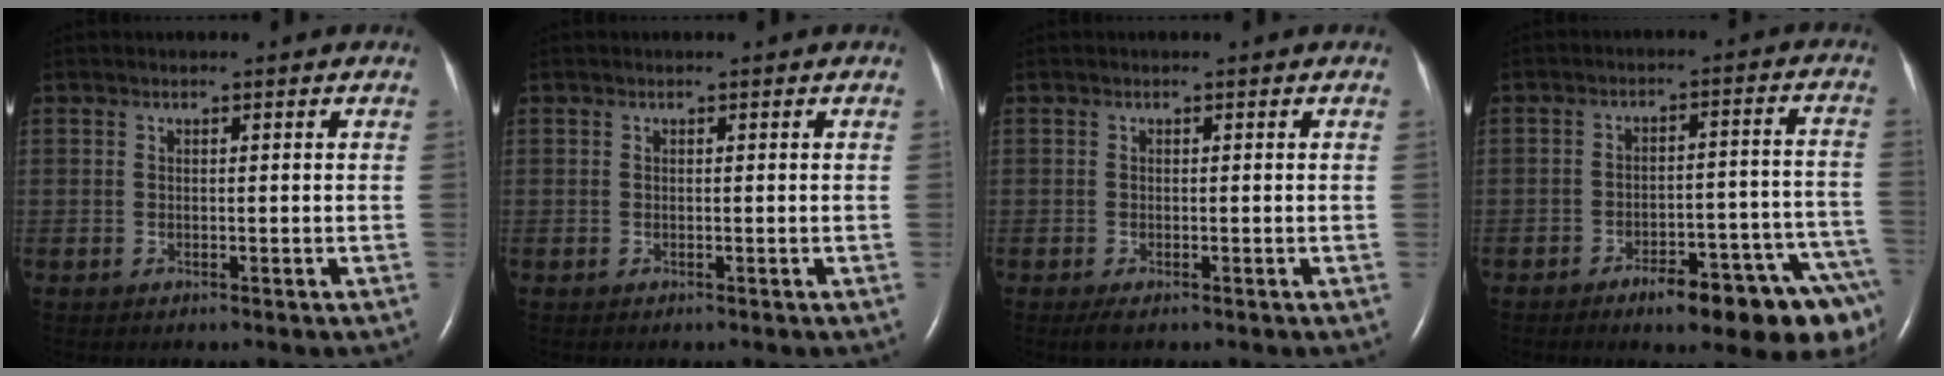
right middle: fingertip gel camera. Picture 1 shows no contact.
{"total": 0.0}
{"total": 1.3, "force": [-0.8, 0.3, 1.0], "torque": [-0.023, -0.005, -0.012]}
{"total": 15.5, "force": [-10.9, 2.9, 10.7], "torque": [-0.057, 0.037, -0.141]}